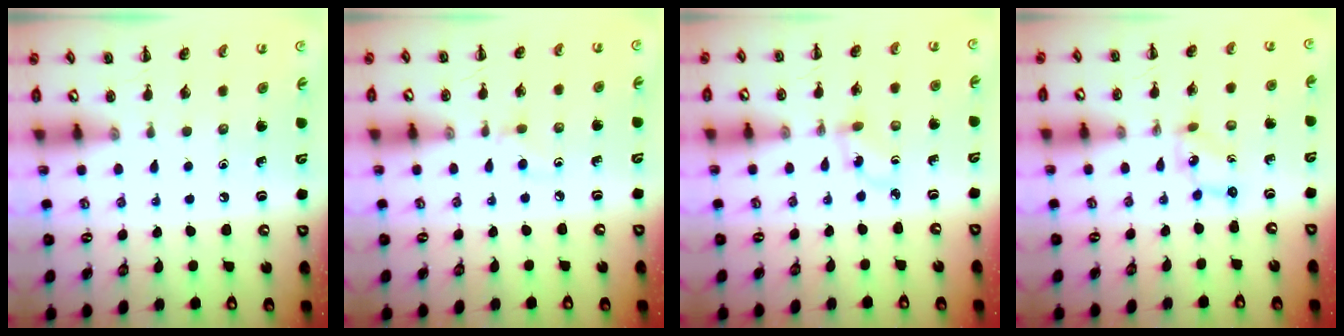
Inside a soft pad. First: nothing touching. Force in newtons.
{"total": 2.6, "press": 2.4, "slide": 1.1}
{"total": 2.1, "press": 1.9, "slide": 1.0}
{"total": 1.7, "press": 1.6, "slide": 0.6}